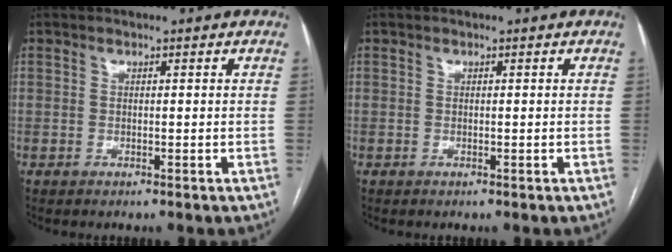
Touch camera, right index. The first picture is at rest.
{"total": 0.0}